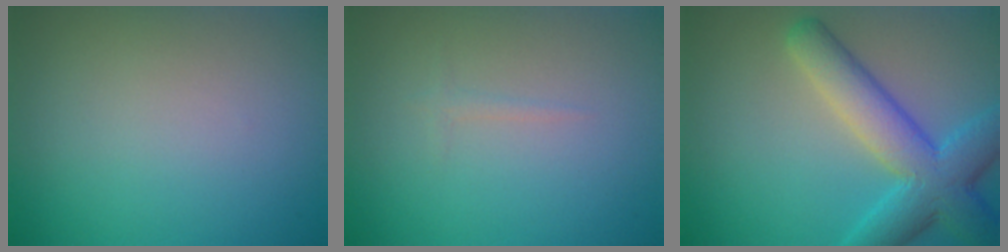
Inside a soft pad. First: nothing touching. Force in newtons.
{"total": 0.6, "press": 0.6, "slide": 0.0}
{"total": 7.3, "press": 7.3, "slide": 0.3}